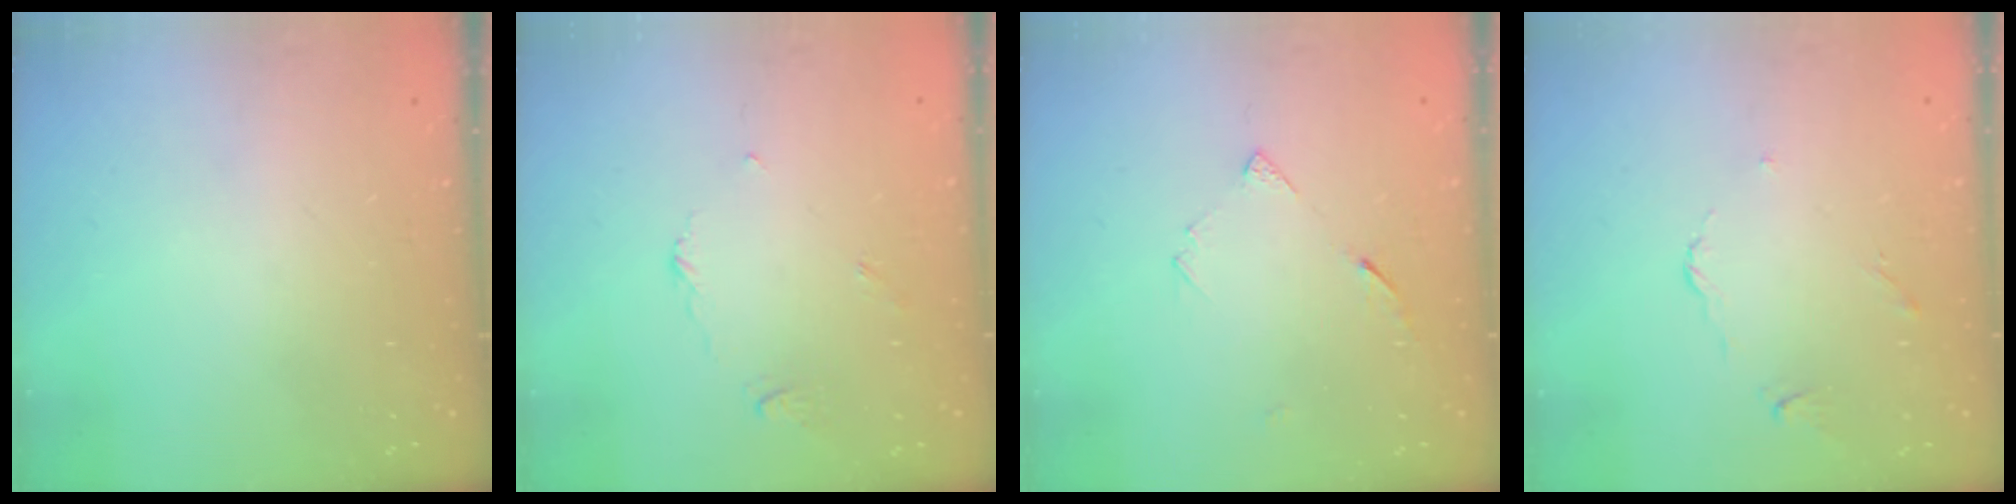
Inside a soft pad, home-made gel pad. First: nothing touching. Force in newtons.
{"total": 2.9, "press": 2.9, "slide": 0.3}
{"total": 4.3, "press": 4.2, "slide": 0.6}
{"total": 2.9, "press": 2.8, "slide": 0.6}